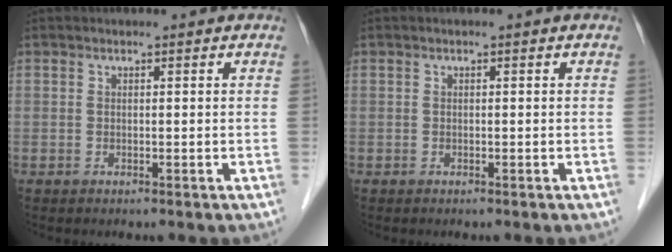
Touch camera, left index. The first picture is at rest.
{"total": 0.0}